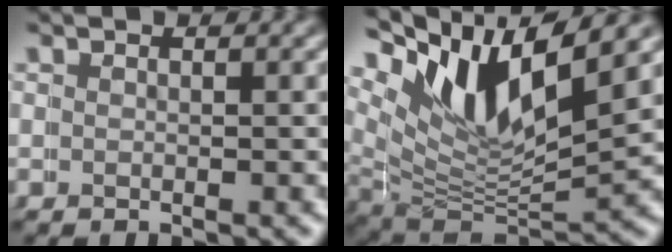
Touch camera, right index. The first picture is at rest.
{"total": 11.4, "force": [5.5, 6.5, 7.6], "torque": [-0.144, 0.012, 0.078]}